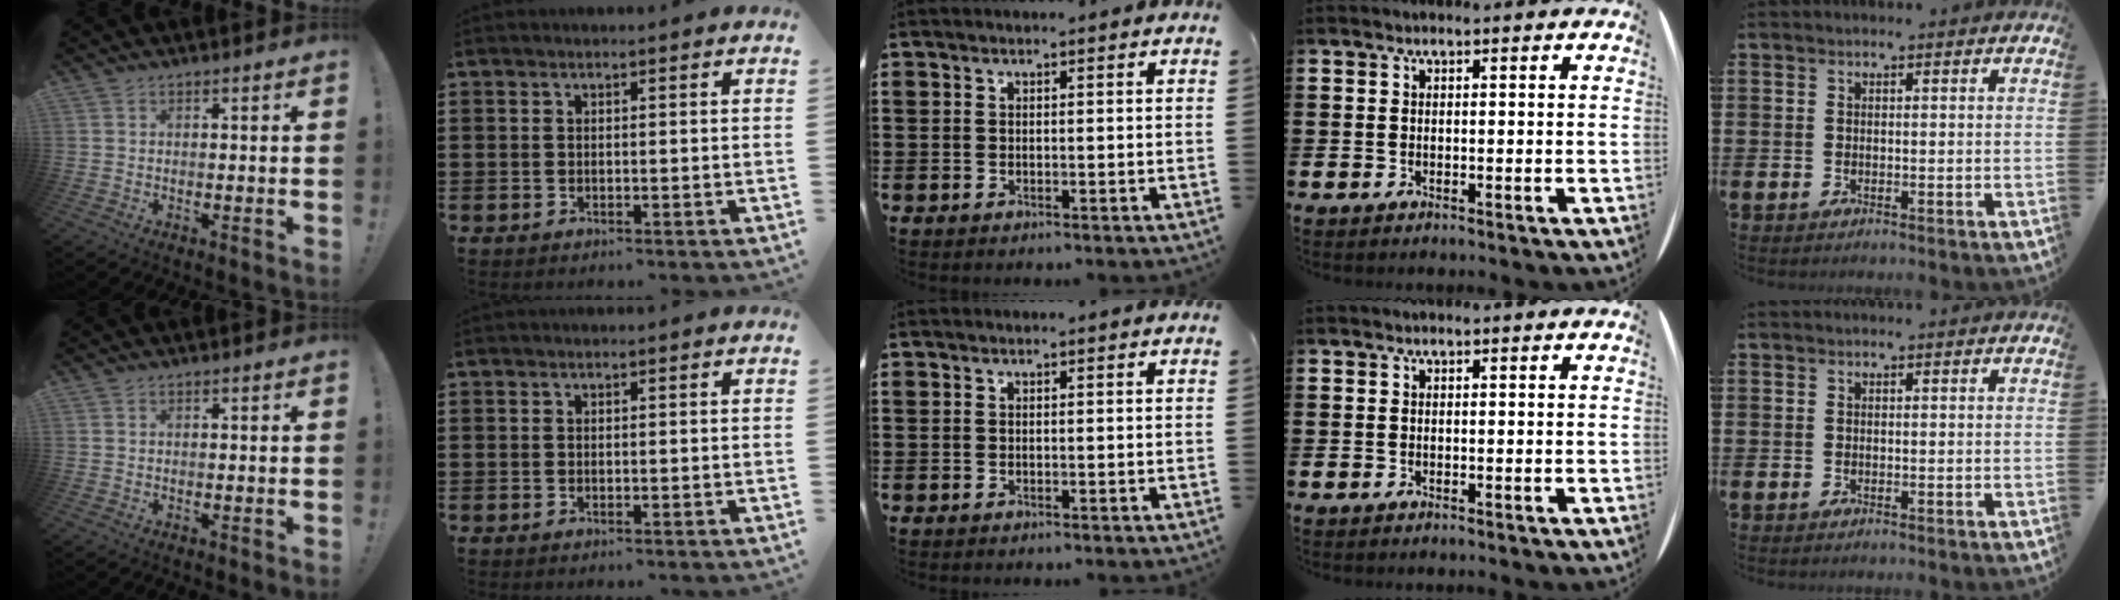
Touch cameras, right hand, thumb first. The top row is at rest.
{}